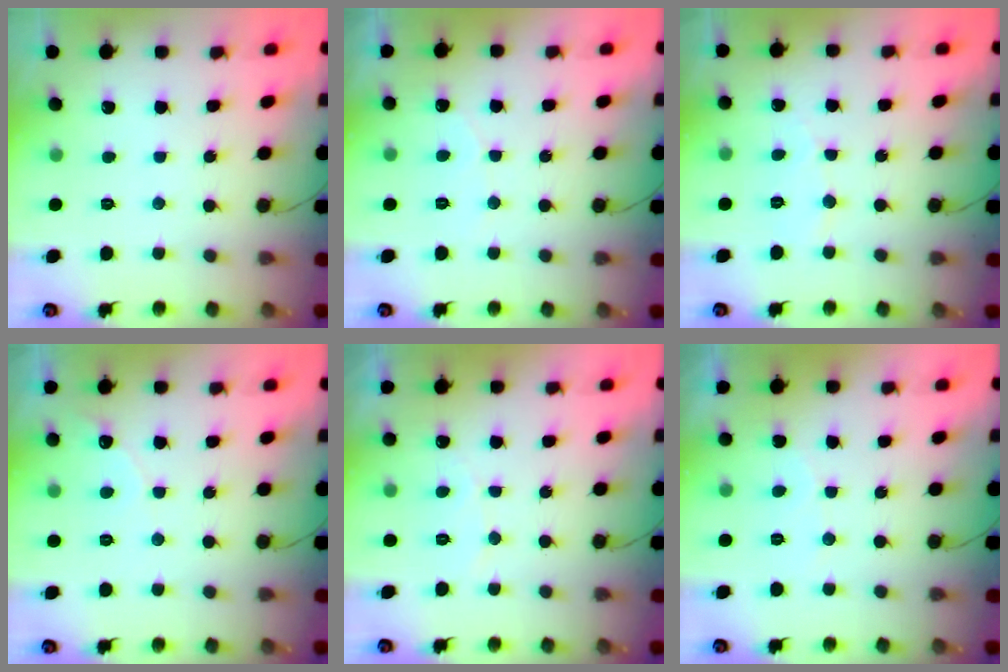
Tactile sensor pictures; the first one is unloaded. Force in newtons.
{"total": 2.5, "press": 2.5, "slide": 0.1}
{"total": 3.9, "press": 3.9, "slide": 0.3}
{"total": 3.6, "press": 3.6, "slide": 0.2}
{"total": 4.1, "press": 4.1, "slide": 0.3}
{"total": 2.8, "press": 2.8, "slide": 0.1}